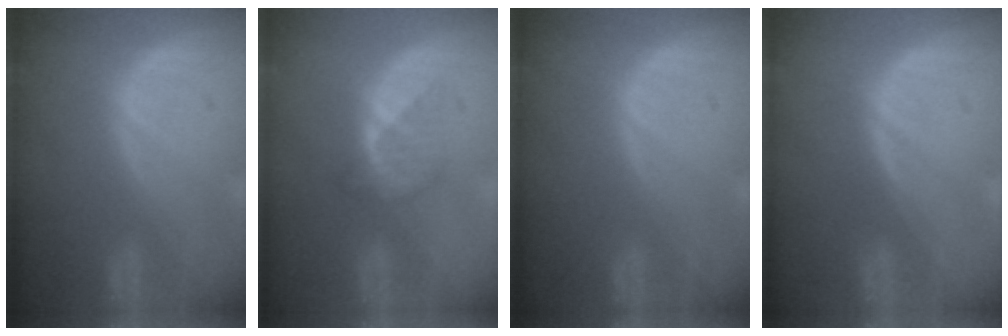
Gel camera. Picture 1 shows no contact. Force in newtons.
{"total": 3.2, "press": 3.0, "slide": 1.0}
{"total": 0.0}
{"total": 0.0}